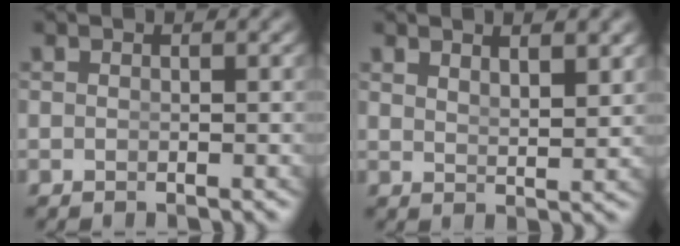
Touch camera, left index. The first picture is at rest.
{"total": 2.2, "force": [1.9, -0.3, 1.1], "torque": [-0.019, -0.015, 0.045]}